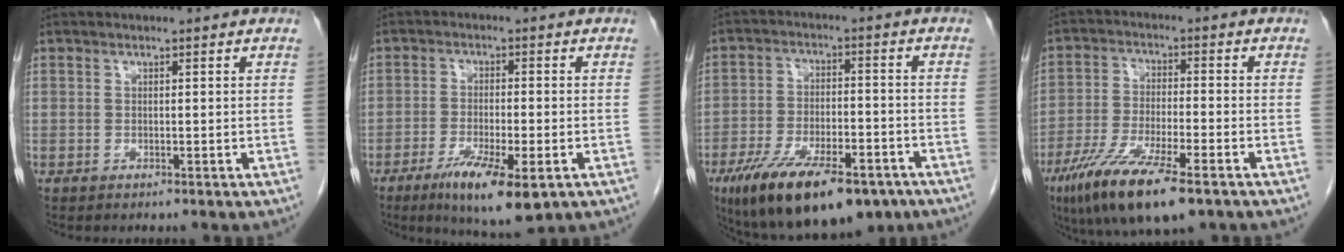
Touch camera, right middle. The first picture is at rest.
{"total": 9.8, "force": [-5.2, 1.9, 8.1], "torque": [-0.138, -0.022, -0.077]}
{"total": 17.7, "force": [-11.5, 6.2, 11.9], "torque": [-0.194, -0.016, -0.185]}
{"total": 13.0, "force": [-8.0, 2.3, 10.0], "torque": [-0.188, -0.029, -0.137]}